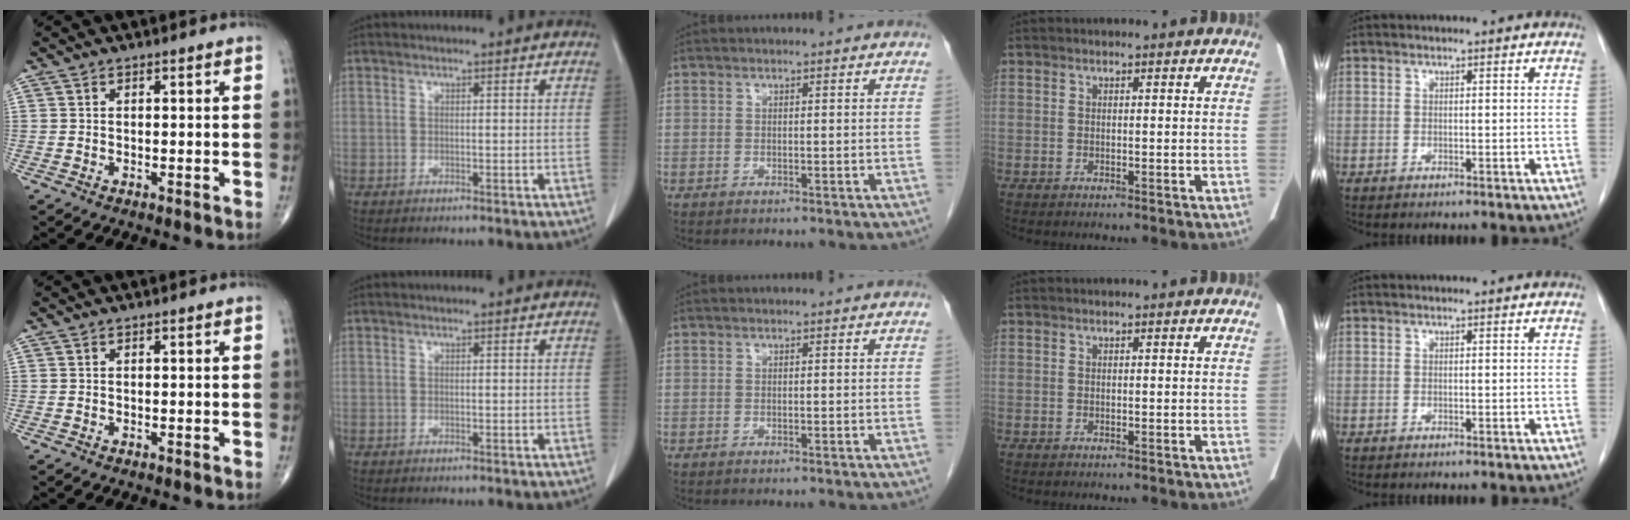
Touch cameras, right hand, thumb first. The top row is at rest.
{}